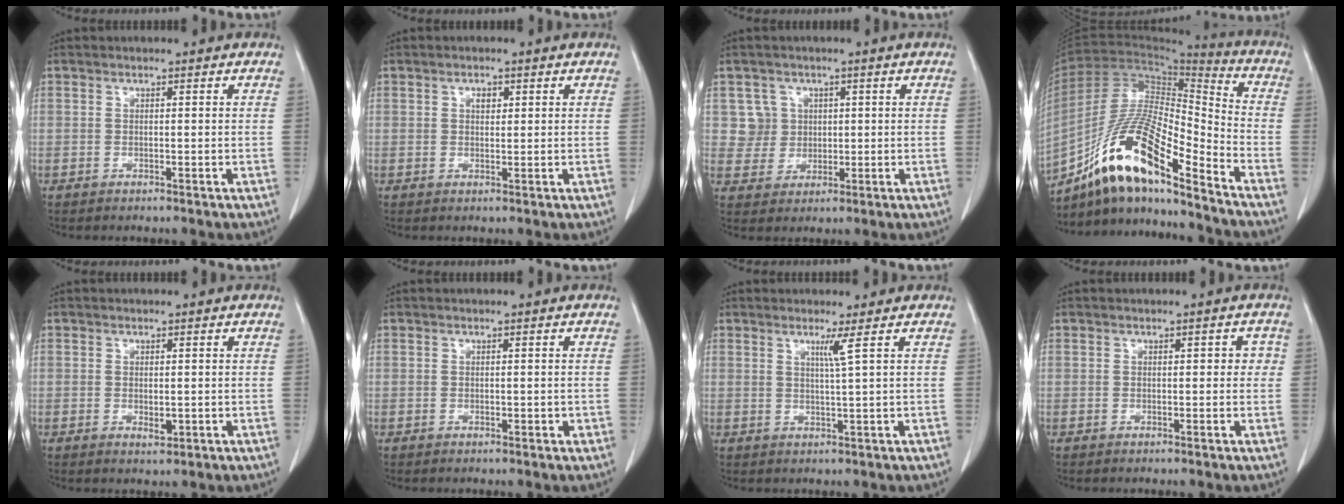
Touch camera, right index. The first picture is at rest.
{"total": 1.5, "force": [0.6, 0.9, 1.1], "torque": [-0.015, 0.000, 0.010]}
{"total": 4.6, "force": [1.2, 4.4, -0.3], "torque": [0.015, 0.011, 0.027]}
{"total": 17.8, "force": [-12.4, 2.6, 12.4], "torque": [-0.233, 0.003, -0.223]}
{"total": 1.6, "force": [-0.3, 0.8, 1.3], "torque": [-0.021, -0.003, 0.000]}
{"total": 0.8, "force": [-0.2, 0.5, 0.6], "torque": [-0.006, 0.002, -0.003]}
{"total": 2.2, "force": [1.1, -1.0, 1.7], "torque": [-0.035, -0.011, 0.024]}
{"total": 1.8, "force": [0.2, 1.2, 1.4], "torque": [-0.012, 0.019, 0.002]}